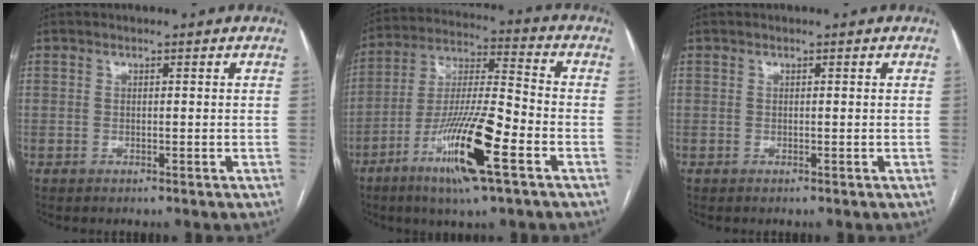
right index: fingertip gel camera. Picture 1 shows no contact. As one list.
[{"total": 16.0, "force": [-7.3, 1.4, 14.2], "torque": [-0.275, -0.017, -0.131]}, {"total": 0.0}]